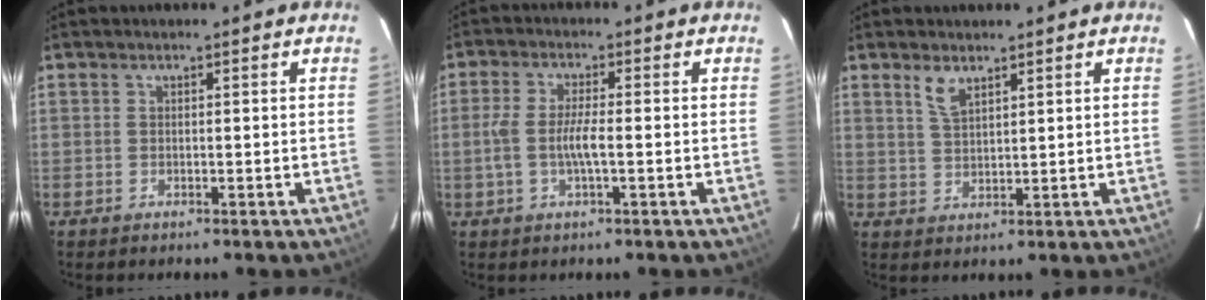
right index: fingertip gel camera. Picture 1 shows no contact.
{"total": 5.2, "force": [-1.1, 0.8, 5.0], "torque": [-0.101, 0.002, -0.021]}
{"total": 3.6, "force": [2.5, 1.3, 2.2], "torque": [-0.044, -0.001, 0.049]}